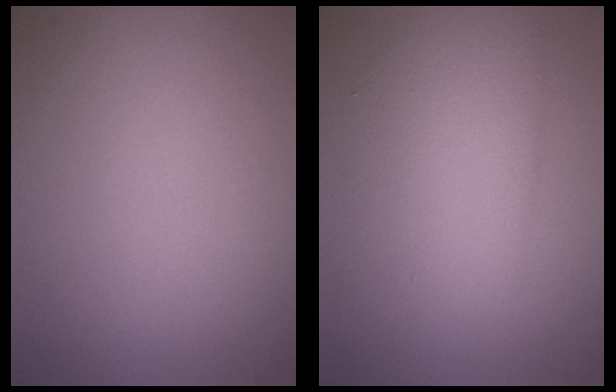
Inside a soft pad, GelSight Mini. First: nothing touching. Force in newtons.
{"total": 4.1, "press": 4.0, "slide": 0.1}